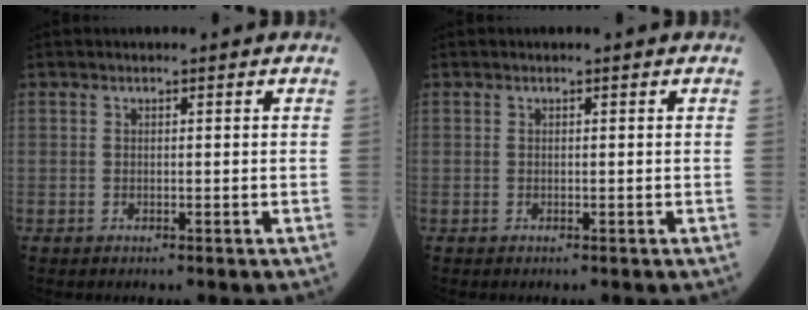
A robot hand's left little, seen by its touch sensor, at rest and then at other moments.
{"total": 0.0}